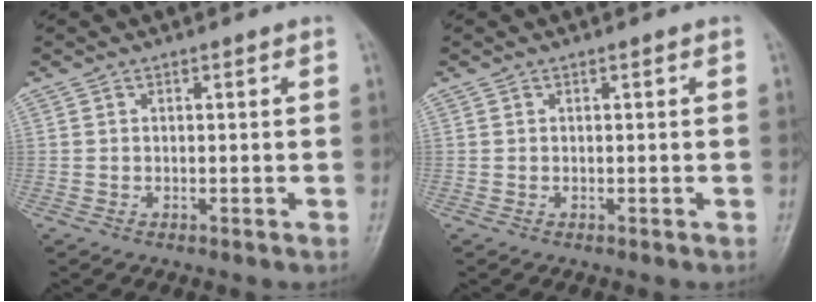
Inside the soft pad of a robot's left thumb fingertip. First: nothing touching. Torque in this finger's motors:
{"motor_torque": [-0.01, 0.01, -0.04, 0.04, 0.00]}